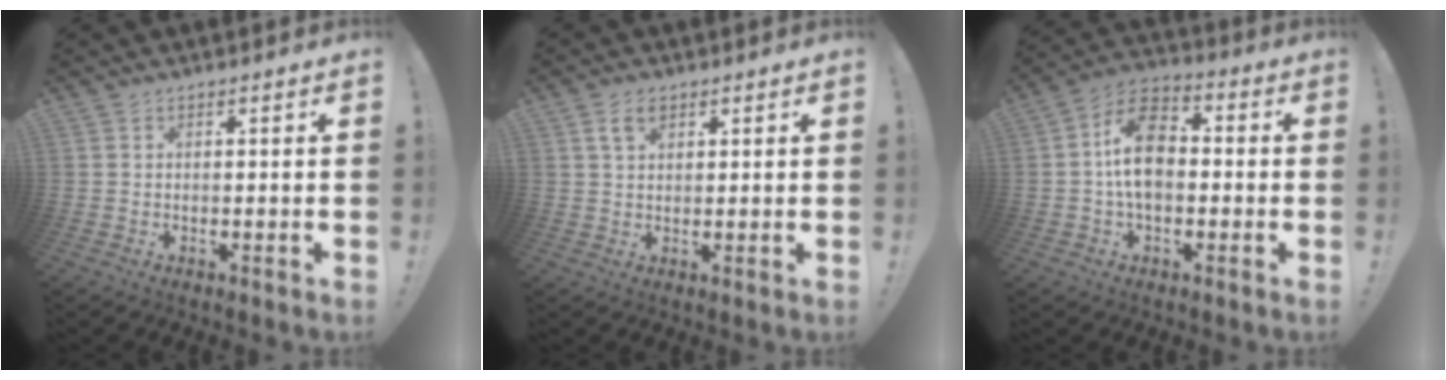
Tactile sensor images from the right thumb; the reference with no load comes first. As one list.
[{"total": 4.3, "force": [2.3, 2.3, 2.8], "torque": [-0.042, -0.005, 0.039]}, {"total": 13.4, "force": [-0.1, 8.9, 10.1], "torque": [-0.173, 0.013, -0.006]}]